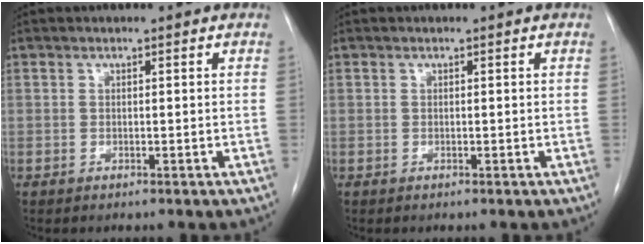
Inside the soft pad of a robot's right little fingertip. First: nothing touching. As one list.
[{"total": 0.0}]